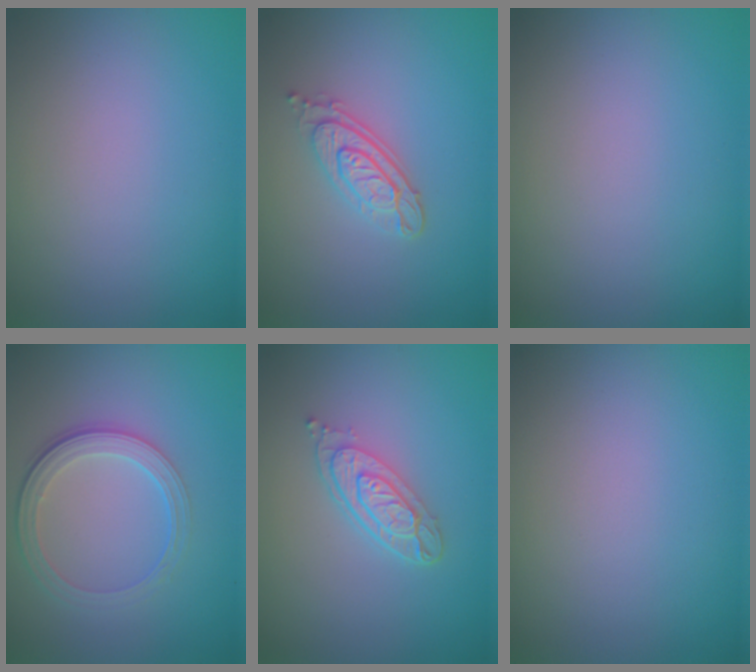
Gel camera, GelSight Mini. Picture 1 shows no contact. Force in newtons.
{"total": 3.3, "press": 2.7, "slide": 1.9}
{"total": 0.0}
{"total": 4.0, "press": 2.9, "slide": 2.7}
{"total": 3.7, "press": 2.8, "slide": 2.3}
{"total": 0.0}